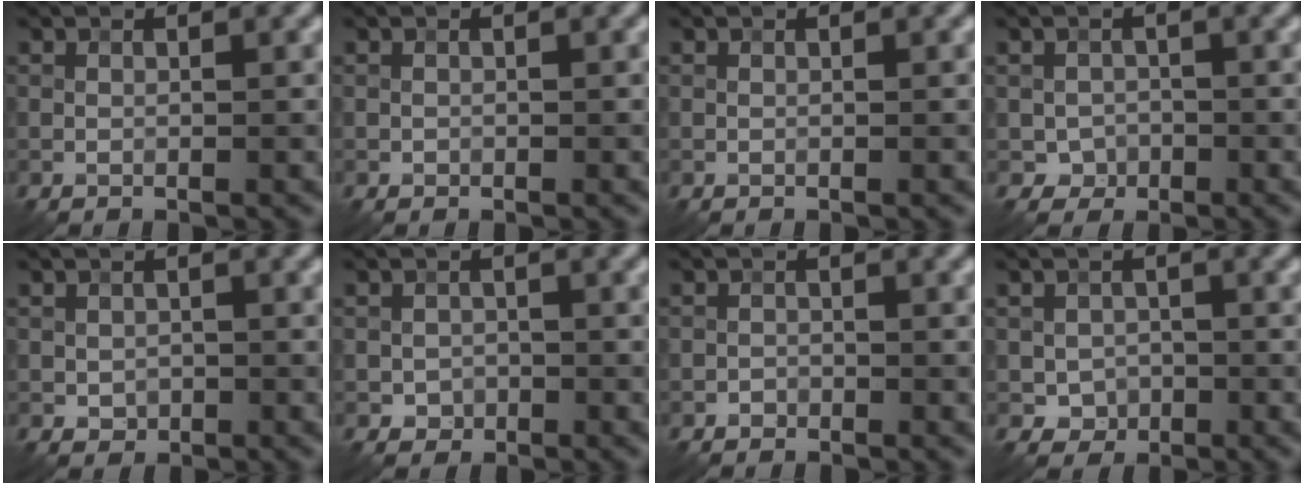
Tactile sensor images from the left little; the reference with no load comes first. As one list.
[{"total": 0.0}, {"total": 0.0}, {"total": 1.6, "force": [-0.5, 1.5, 0.2], "torque": [0.007, -0.001, -0.010]}, {"total": 1.1, "force": [-0.2, 1.0, 0.5], "torque": [-0.007, -0.004, -0.004]}, {"total": 1.3, "force": [-0.5, 1.2, 0.3], "torque": [0.004, -0.001, -0.011]}, {"total": 0.7, "force": [-0.5, 0.5, 0.0], "torque": [0.006, 0.000, -0.008]}, {"total": 2.0, "force": [-0.5, 1.9, 0.6], "torque": [-0.004, -0.004, -0.011]}]